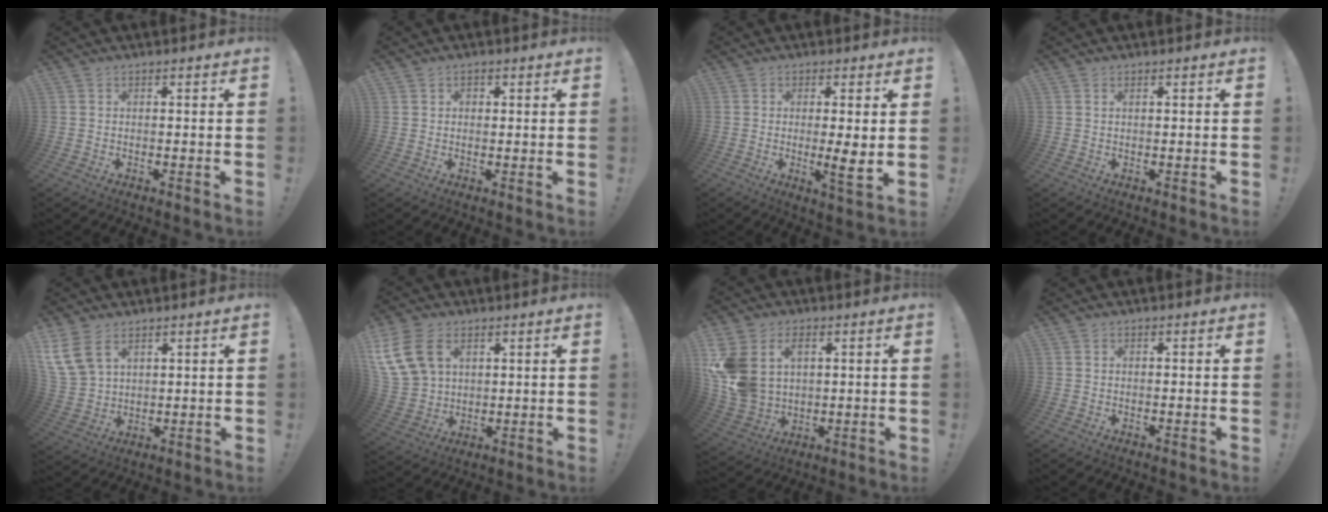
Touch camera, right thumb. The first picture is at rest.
{"total": 1.5, "force": [0.5, 1.4, 0.3], "torque": [-0.005, 0.000, 0.010]}
{"total": 6.3, "force": [-0.5, 0.1, 6.2], "torque": [-0.087, -0.015, -0.007]}
{"total": 0.7, "force": [0.4, 0.2, 0.6], "torque": [-0.010, 0.000, 0.006]}
{"total": 10.3, "force": [5.8, 6.4, 5.5], "torque": [-0.115, -0.019, 0.118]}
{"total": 15.3, "force": [6.0, 10.9, 8.8], "torque": [-0.179, -0.020, 0.119]}
{"total": 12.1, "force": [4.4, 9.3, 6.4], "torque": [-0.142, -0.022, 0.090]}
{"total": 0.0}